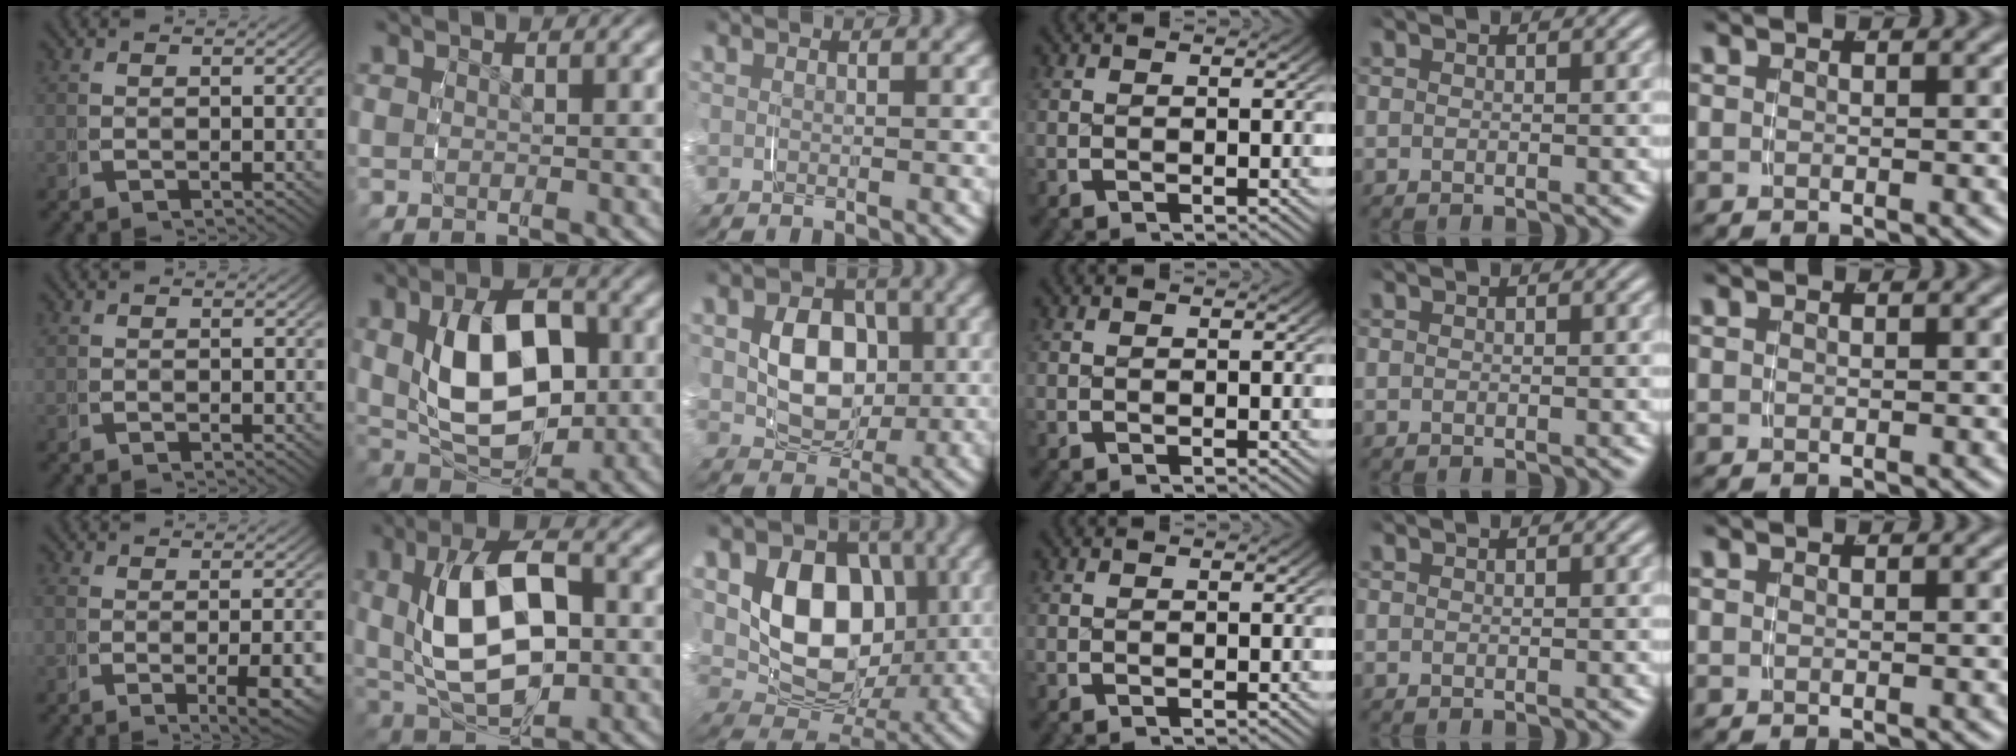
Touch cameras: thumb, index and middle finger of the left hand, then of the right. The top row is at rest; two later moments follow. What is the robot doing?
{"motion": "grasp_and_lifting", "object": "pencil case"}